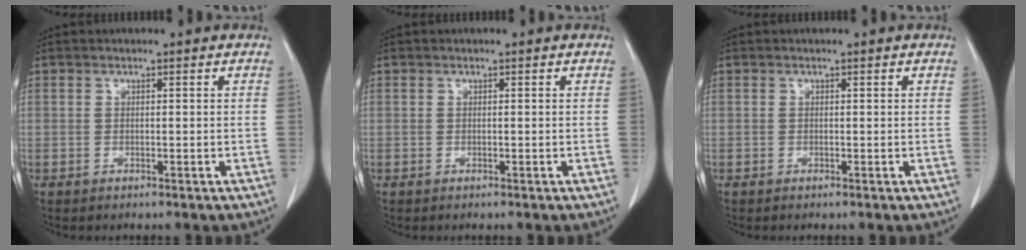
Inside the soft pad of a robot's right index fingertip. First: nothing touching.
{"total": 0.0}
{"total": 0.0}